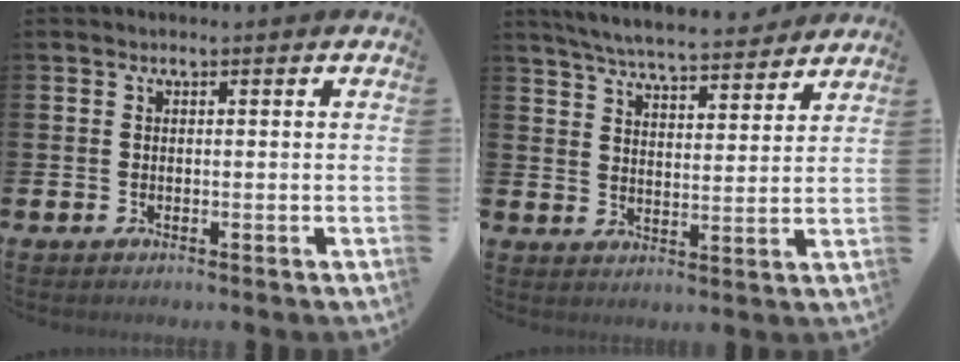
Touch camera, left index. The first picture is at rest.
{"total": 5.9, "force": [5.7, 0.4, 1.4], "torque": [-0.044, -0.037, 0.099]}